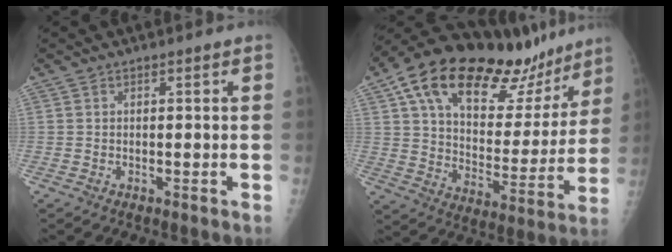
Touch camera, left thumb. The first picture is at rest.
{"total": 28.8, "force": [18.5, 13.8, 17.2], "torque": [-0.229, -0.029, 0.290]}